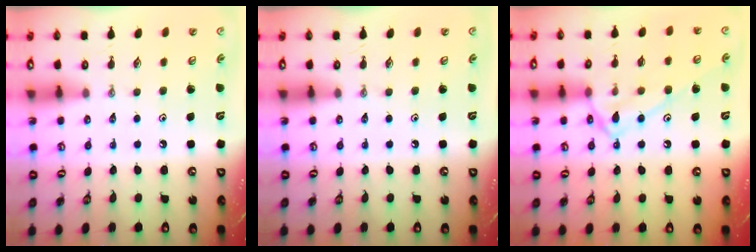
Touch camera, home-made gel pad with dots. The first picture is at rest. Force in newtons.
{"total": 0.0}
{"total": 13.9, "press": 13.9, "slide": 0.9}